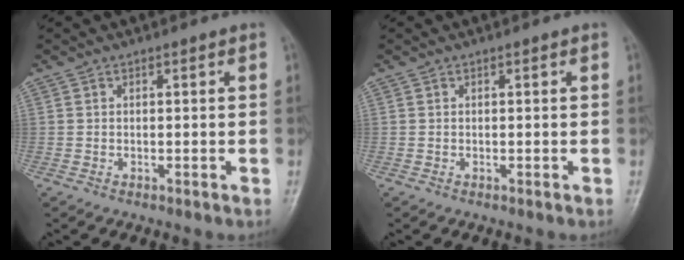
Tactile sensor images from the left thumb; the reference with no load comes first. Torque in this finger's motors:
{"motor_torque": [0.00, 0.00, 0.00, 0.00, 0.00]}